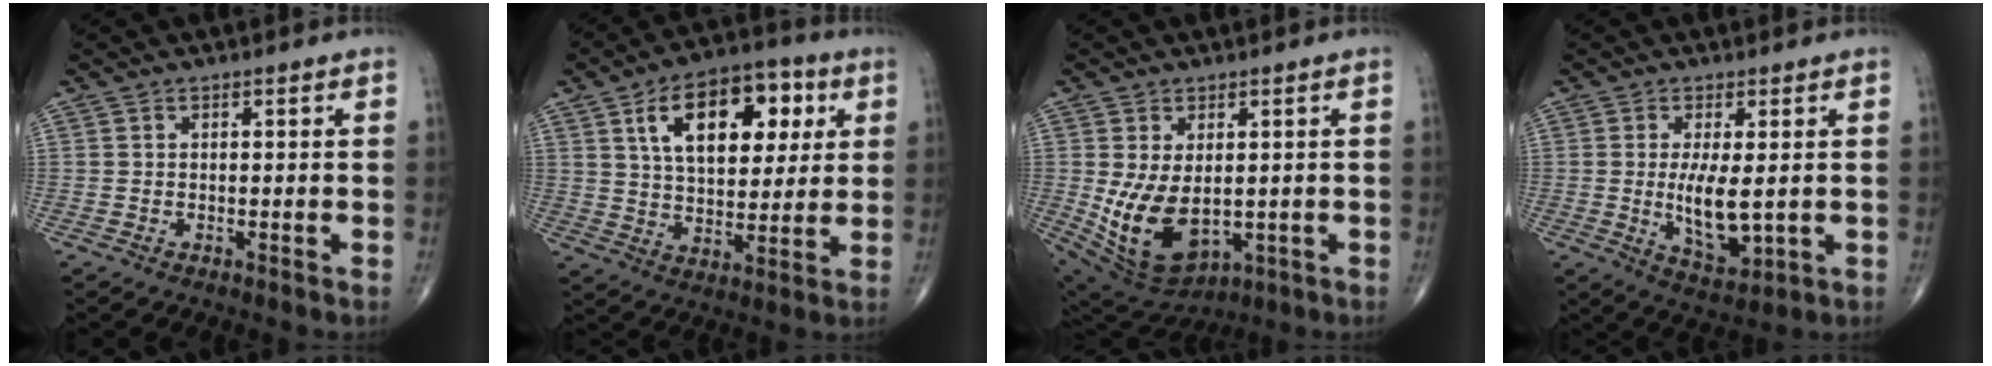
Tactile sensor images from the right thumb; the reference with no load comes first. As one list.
[{"total": 17.9, "force": [6.3, 10.1, 13.4], "torque": [-0.164, -0.007, 0.100]}, {"total": 12.7, "force": [-1.0, 7.7, 10.1], "torque": [-0.175, -0.014, 0.014]}, {"total": 8.3, "force": [-0.1, 3.1, 7.7], "torque": [-0.135, -0.023, 0.009]}]